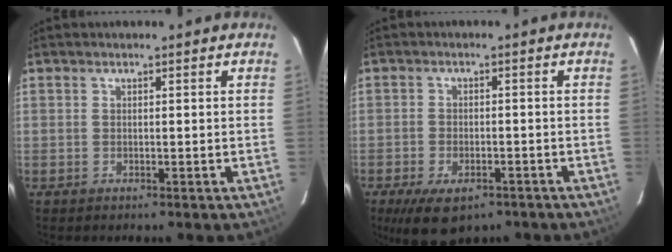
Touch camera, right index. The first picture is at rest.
{"total": 9.5, "force": [-6.2, 4.6, 5.6], "torque": [-0.118, -0.021, -0.094]}